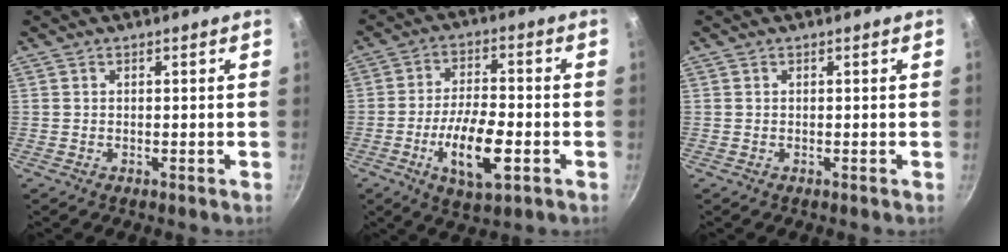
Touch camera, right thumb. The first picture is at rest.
{"total": 12.0, "force": [-4.0, 4.5, 10.4], "torque": [-0.178, 0.017, -0.070]}
{"total": 0.0}